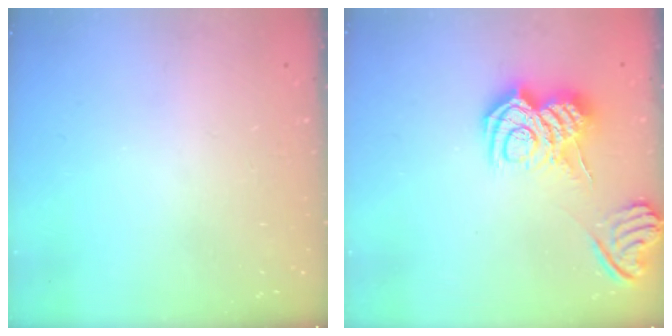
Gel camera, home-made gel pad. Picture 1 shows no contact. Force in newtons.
{"total": 11.4, "press": 11.4, "slide": 0.6}